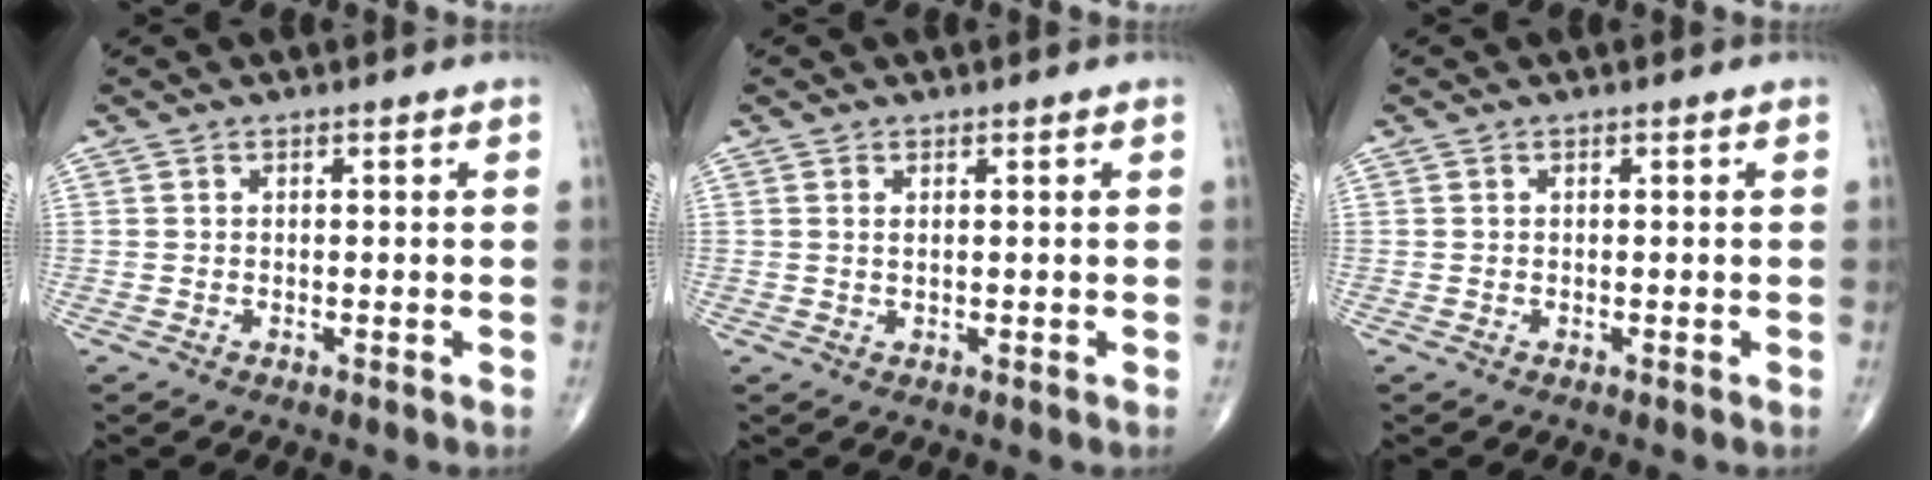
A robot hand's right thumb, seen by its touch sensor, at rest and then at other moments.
{"total": 0.8, "force": [0.3, 0.3, 0.7], "torque": [-0.015, 0.000, 0.008]}
{"total": 0.0}